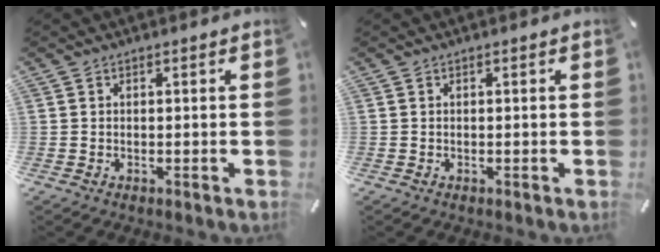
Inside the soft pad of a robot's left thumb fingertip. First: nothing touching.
{"total": 0.0}